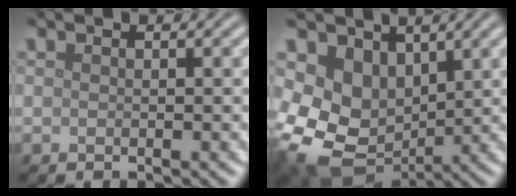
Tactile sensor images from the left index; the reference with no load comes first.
{"total": 7.8, "force": [0.8, 6.3, 4.7], "torque": [-0.099, -0.026, 0.023]}